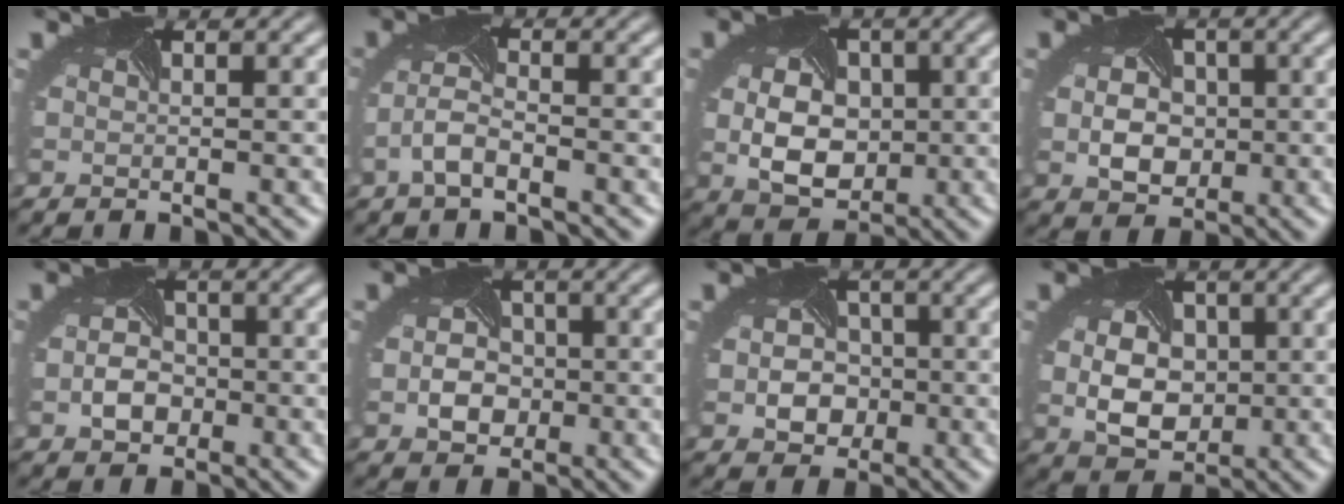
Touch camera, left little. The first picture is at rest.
{"total": 2.7, "force": [-1.5, 0.9, 2.0], "torque": [-0.052, -0.001, -0.034]}
{"total": 6.8, "force": [-0.2, 5.0, 4.6], "torque": [-0.082, -0.014, 0.006]}
{"total": 4.9, "force": [-0.2, 3.8, 3.1], "torque": [-0.051, -0.003, 0.000]}
{"total": 3.0, "force": [-0.9, 2.3, 1.7], "torque": [-0.032, -0.004, -0.019]}
{"total": 3.6, "force": [-0.7, 2.9, 1.9], "torque": [-0.035, -0.003, -0.015]}
{"total": 5.0, "force": [-0.6, 4.2, 2.8], "torque": [-0.033, -0.004, -0.008]}
{"total": 6.2, "force": [-0.1, 4.6, 4.1], "torque": [-0.073, -0.010, 0.008]}